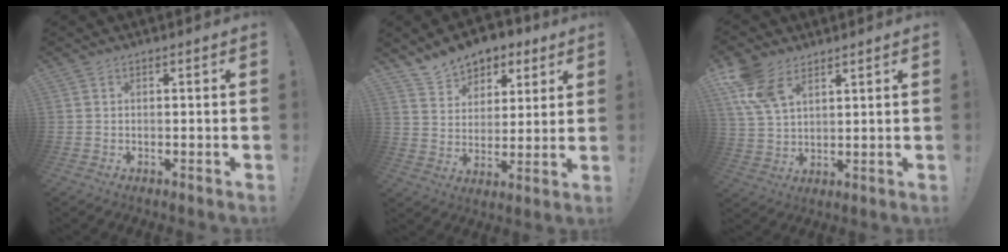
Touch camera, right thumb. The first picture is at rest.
{"total": 11.5, "force": [8.7, 6.9, 2.8], "torque": [-0.042, -0.062, 0.168]}
{"total": 10.8, "force": [6.5, 5.9, 6.3], "torque": [-0.139, -0.021, 0.126]}